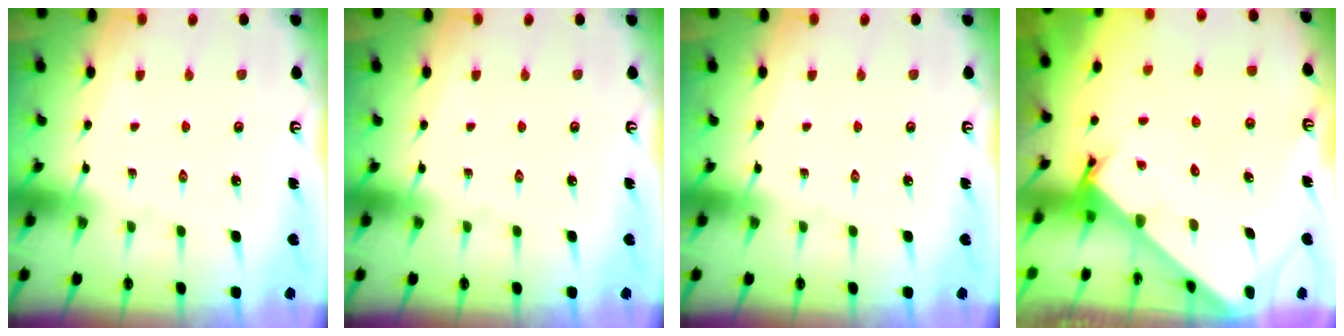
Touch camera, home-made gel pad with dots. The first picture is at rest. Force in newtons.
{"total": 0.0}
{"total": 0.0}
{"total": 2.3, "press": 2.3, "slide": 0.2}